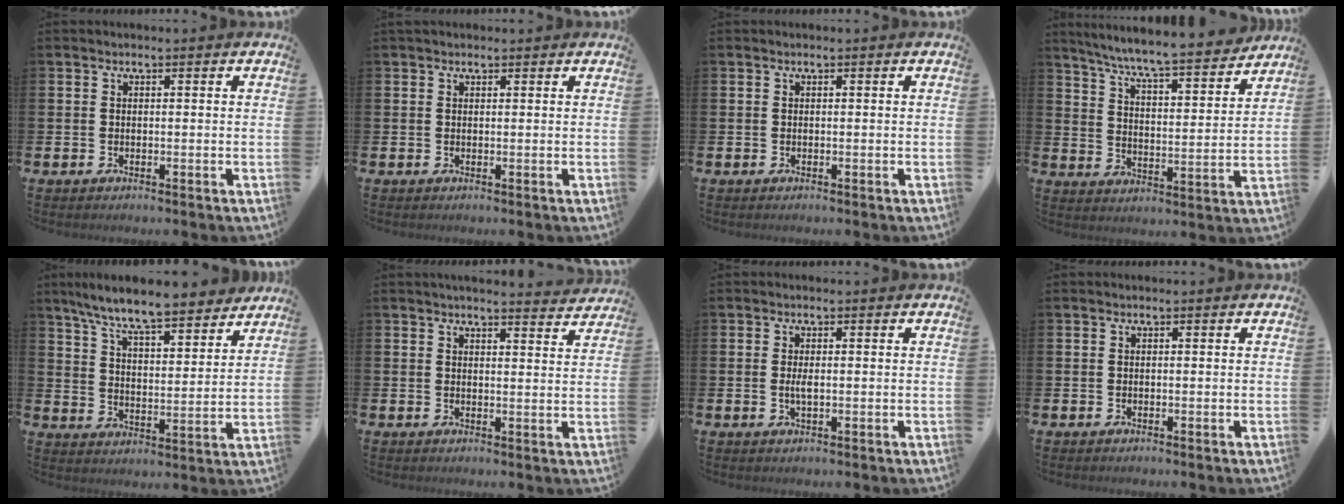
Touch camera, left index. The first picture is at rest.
{"total": 0.8, "force": [0.7, 0.3, 0.2], "torque": [0.004, 0.001, 0.011]}
{"total": 0.0}
{"total": 8.1, "force": [7.6, 0.2, 2.8], "torque": [-0.081, -0.061, 0.128]}
{"total": 9.2, "force": [8.6, 0.9, 3.2], "torque": [-0.093, -0.053, 0.151]}
{"total": 3.6, "force": [3.6, 0.0, 0.3], "torque": [-0.005, -0.021, 0.063]}
{"total": 1.5, "force": [0.0, 0.5, 1.4], "torque": [-0.025, 0.001, -0.001]}
{"total": 0.0}